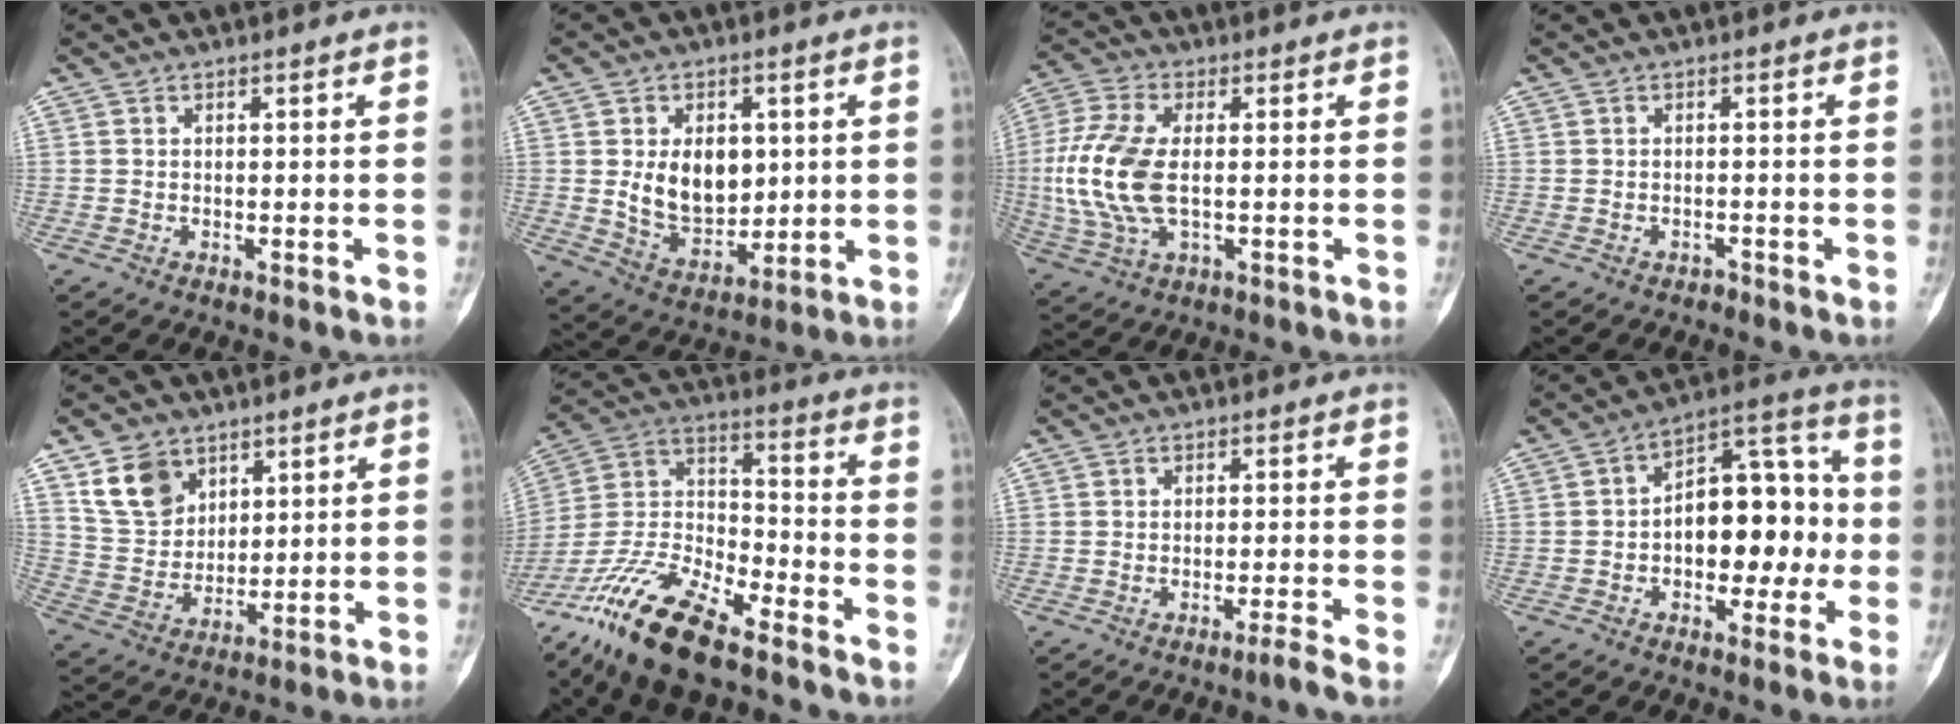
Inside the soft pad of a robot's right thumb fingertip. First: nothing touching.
{"total": 11.6, "force": [1.6, 8.0, 8.2], "torque": [-0.096, -0.019, 0.045]}
{"total": 13.8, "force": [-0.3, 7.3, 11.7], "torque": [-0.271, 0.003, -0.004]}
{"total": 0.8, "force": [-0.7, 0.4, 0.1], "torque": [0.000, 0.003, -0.014]}
{"total": 9.9, "force": [5.6, 7.1, 4.0], "torque": [-0.055, -0.026, 0.120]}
{"total": 19.5, "force": [-13.9, 6.5, 12.0], "torque": [-0.246, 0.059, -0.263]}
{"total": 2.1, "force": [-1.6, -0.8, 1.1], "torque": [-0.029, 0.011, -0.031]}
{"total": 15.8, "force": [-1.6, 9.3, 12.7], "torque": [-0.142, 0.052, -0.028]}